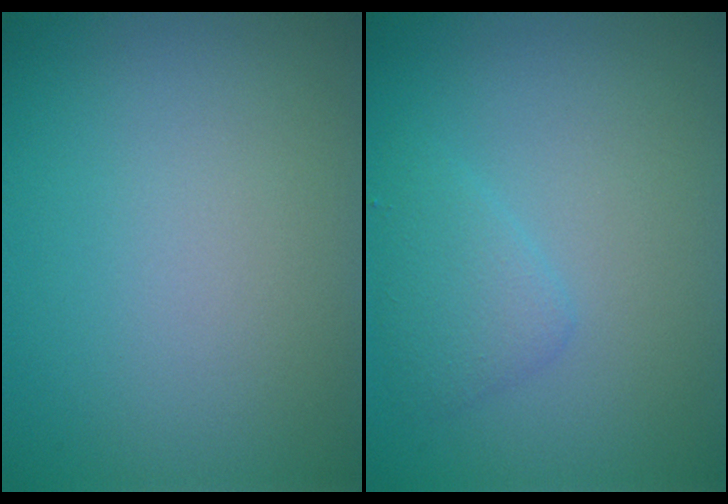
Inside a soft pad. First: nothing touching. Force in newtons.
{"total": 1.9, "press": 1.9, "slide": 0.0}